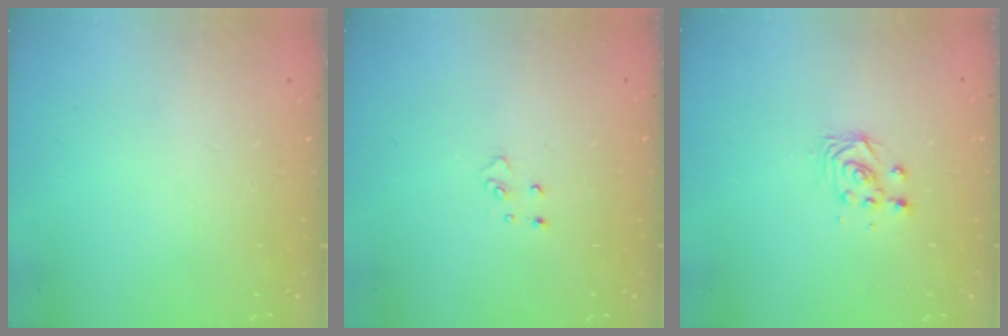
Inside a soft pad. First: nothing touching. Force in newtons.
{"total": 3.7, "press": 3.7, "slide": 0.3}
{"total": 2.9, "press": 2.9, "slide": 0.4}